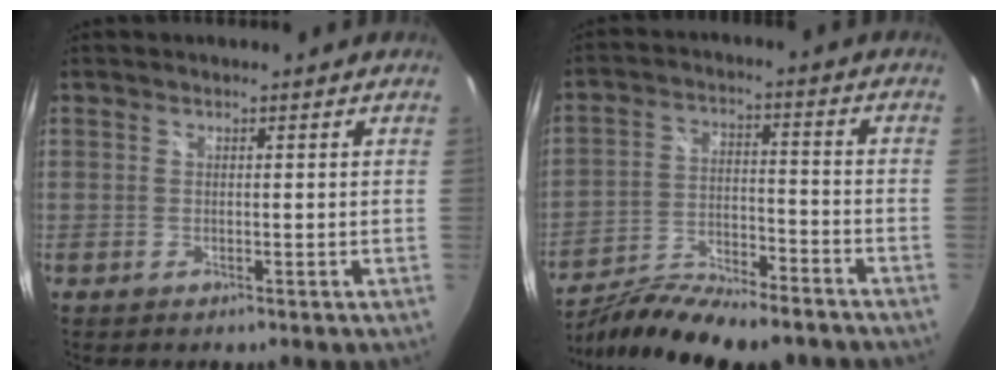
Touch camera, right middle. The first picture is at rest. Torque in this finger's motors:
{"motor_torque": [-0.07, -0.08, 0.26, 0.05]}